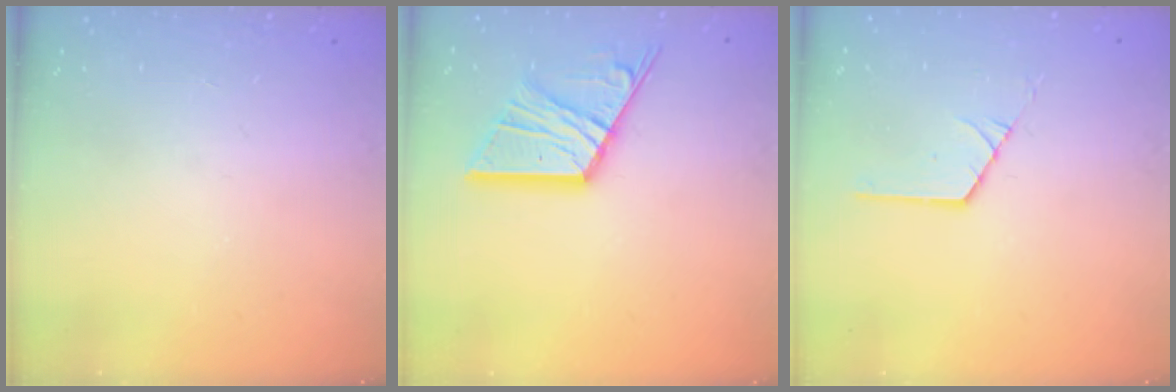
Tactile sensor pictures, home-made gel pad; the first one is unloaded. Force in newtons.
{"total": 13.8, "press": 13.8, "slide": 1.0}
{"total": 1.0, "press": 1.0, "slide": 0.1}